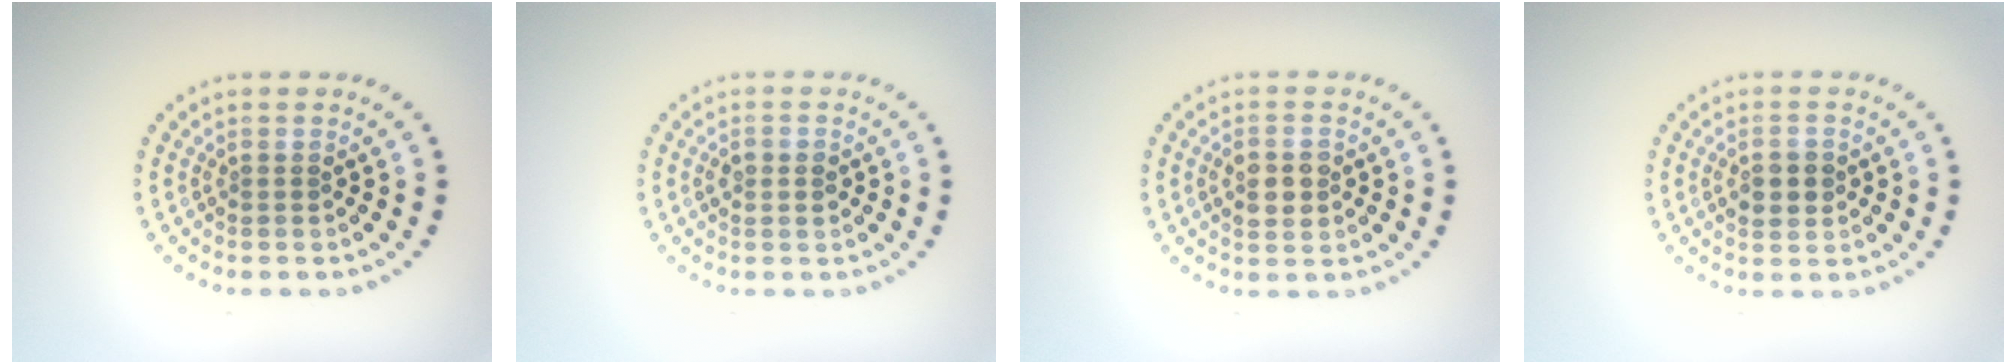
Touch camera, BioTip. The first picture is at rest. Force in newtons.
{"total": 2.0, "press": 2.0, "slide": 0.0}
{"total": 2.9, "press": 2.9, "slide": 0.2}
{"total": 2.6, "press": 2.6, "slide": 0.1}